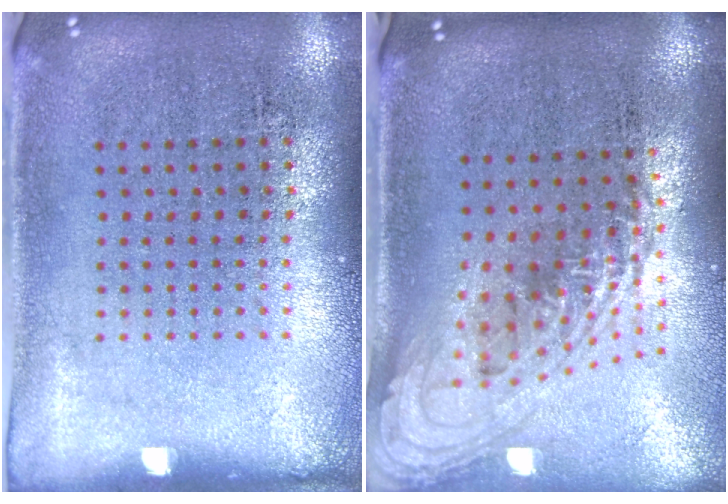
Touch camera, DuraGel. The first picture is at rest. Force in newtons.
{"total": 2.2, "press": 1.6, "slide": 1.5}